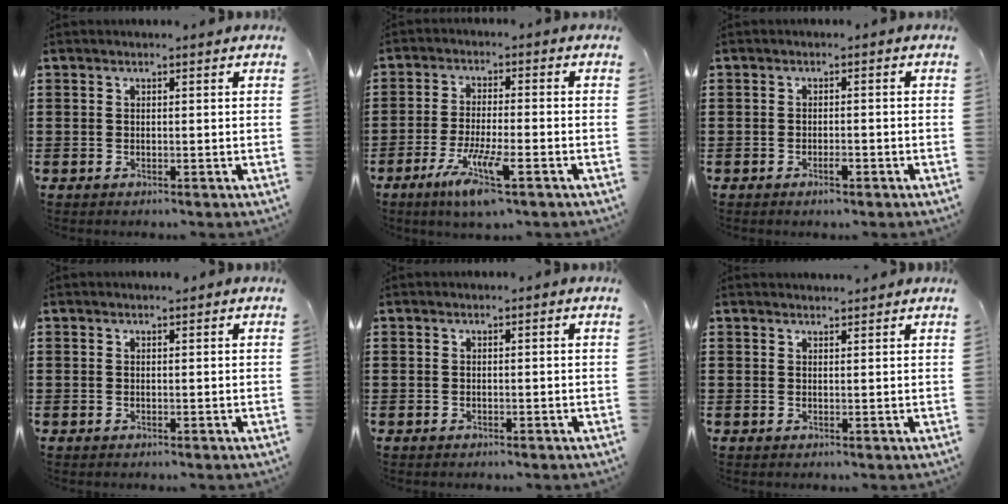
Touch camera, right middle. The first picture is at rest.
{"total": 7.4, "force": [-4.3, 0.8, 6.0], "torque": [-0.127, -0.019, -0.081]}
{"total": 1.4, "force": [-0.8, 0.4, 1.1], "torque": [-0.023, -0.004, -0.014]}
{"total": 0.0}
{"total": 0.0}
{"total": 1.4, "force": [1.4, 0.1, 0.1], "torque": [0.003, -0.003, 0.026]}